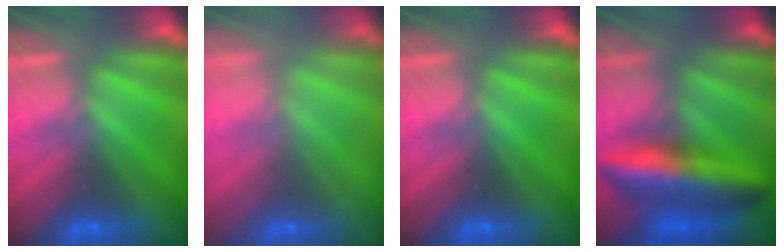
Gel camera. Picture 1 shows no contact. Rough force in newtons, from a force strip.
{"total": 2.0}
{"total": 0.0}
{"total": 7.4}